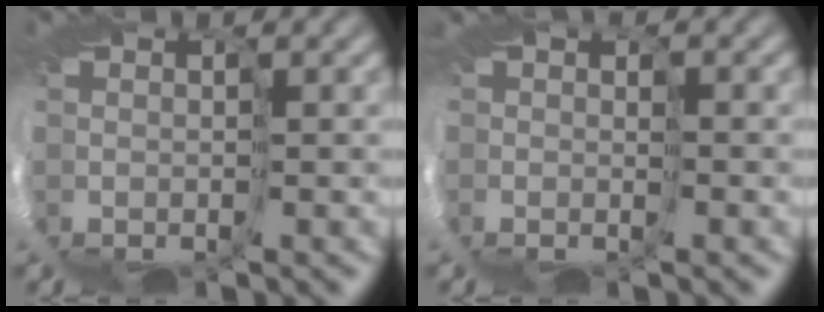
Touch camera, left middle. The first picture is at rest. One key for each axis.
{"total": 1.1, "fx": -0.8, "fy": 0.5, "fz": 0.6, "tx": 0.000, "ty": 0.000, "tz": -0.011}